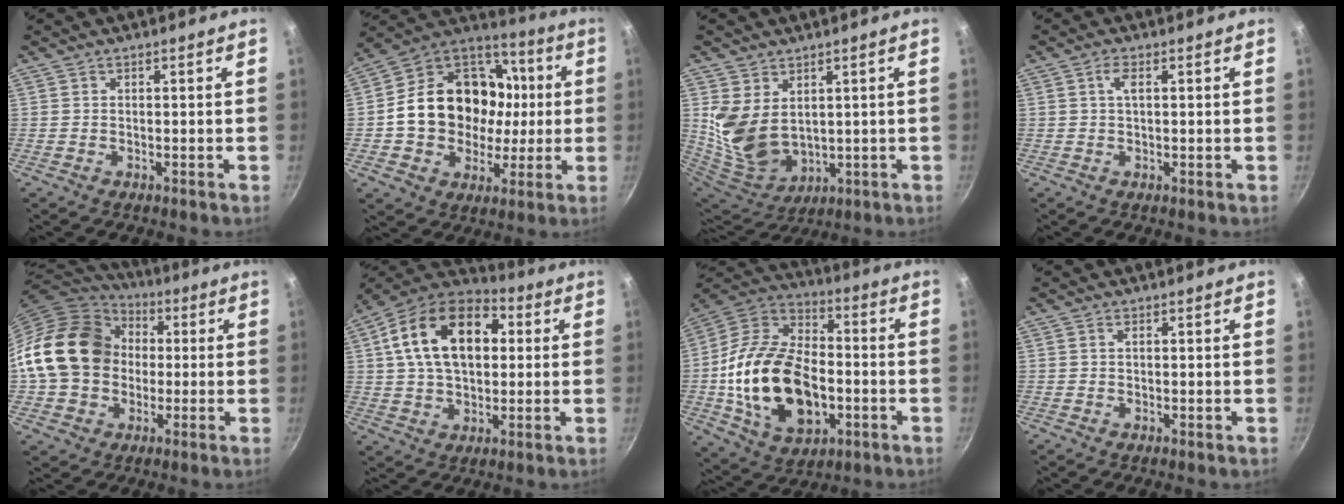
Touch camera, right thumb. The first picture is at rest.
{"total": 23.6, "force": [0.9, 19.1, 13.8], "torque": [-0.209, 0.038, 0.017]}
{"total": 11.9, "force": [3.3, 8.4, 7.7], "torque": [-0.139, -0.042, 0.087]}
{"total": 2.5, "force": [0.6, 0.8, 2.3], "torque": [-0.046, 0.004, 0.010]}
{"total": 19.7, "force": [1.2, 16.0, 11.4], "torque": [-0.186, 0.041, 0.017]}
{"total": 19.9, "force": [4.2, 12.8, 14.7], "torque": [-0.225, 0.025, 0.052]}
{"total": 25.0, "force": [-4.1, 16.0, 18.8], "torque": [-0.321, 0.032, -0.070]}
{"total": 0.7, "force": [0.2, 0.1, 0.6], "torque": [-0.012, 0.000, 0.002]}